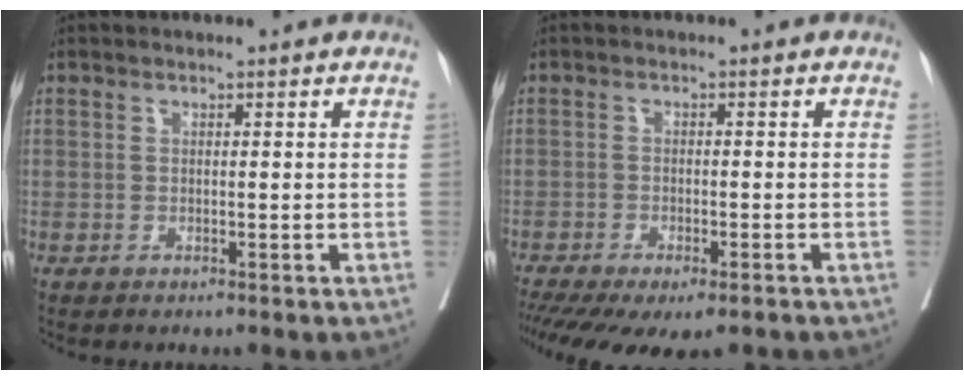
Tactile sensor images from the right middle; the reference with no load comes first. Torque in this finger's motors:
{"motor_torque": [1.17, -0.97, 0.27, 0.09]}